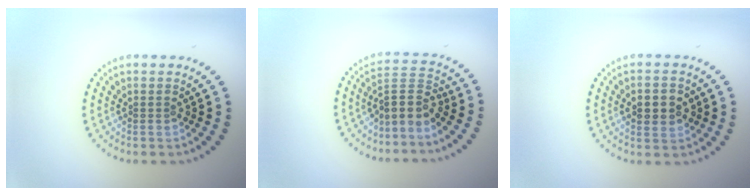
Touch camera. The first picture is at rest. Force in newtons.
{"total": 2.9, "press": 2.0, "slide": 2.1}
{"total": 3.8, "press": 3.8, "slide": 0.2}